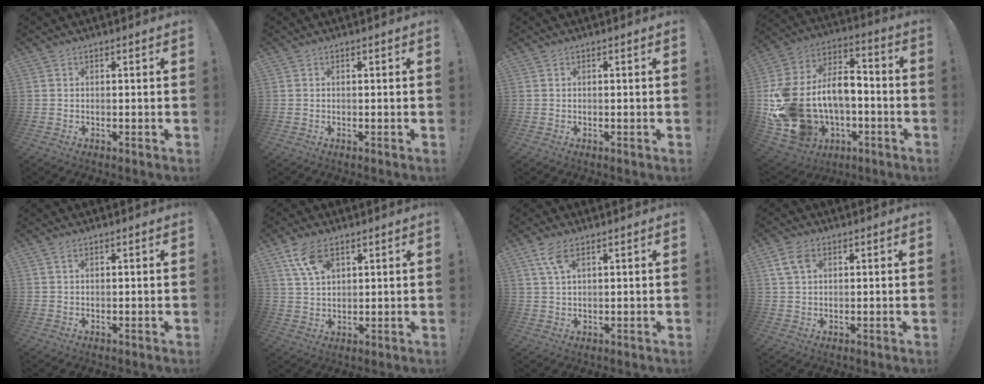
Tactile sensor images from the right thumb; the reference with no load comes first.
{"total": 0.0}
{"total": 0.0}
{"total": 21.8, "force": [-2.2, 16.2, 14.5], "torque": [-0.317, 0.000, 0.000]}
{"total": 1.5, "force": [0.9, 0.6, 1.0], "torque": [-0.012, -0.003, 0.016]}
{"total": 8.9, "force": [5.2, 4.7, 5.5], "torque": [-0.093, -0.018, 0.101]}
{"total": 6.1, "force": [3.4, 2.3, 4.4], "torque": [-0.083, -0.008, 0.063]}
{"total": 5.9, "force": [2.4, 3.8, 3.8], "torque": [-0.075, 0.001, 0.047]}